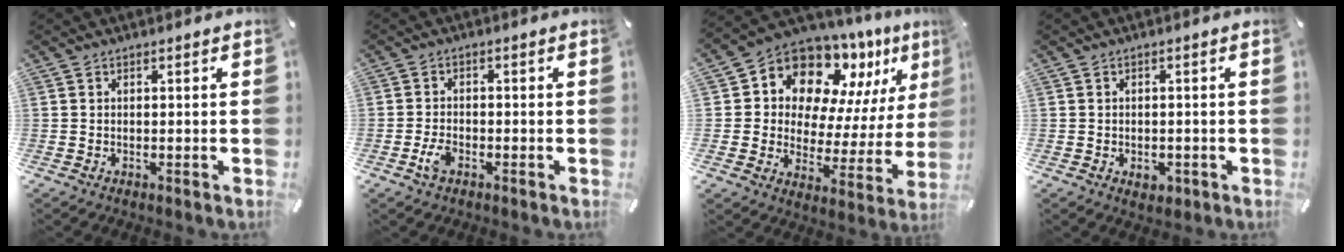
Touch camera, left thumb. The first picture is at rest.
{"total": 3.3, "force": [-1.6, 1.9, 2.3], "torque": [-0.060, -0.001, -0.033]}
{"total": 13.6, "force": [10.9, 7.1, 4.0], "torque": [-0.071, -0.112, 0.190]}
{"total": 2.7, "force": [-1.0, 2.0, 1.5], "torque": [-0.025, 0.004, -0.017]}